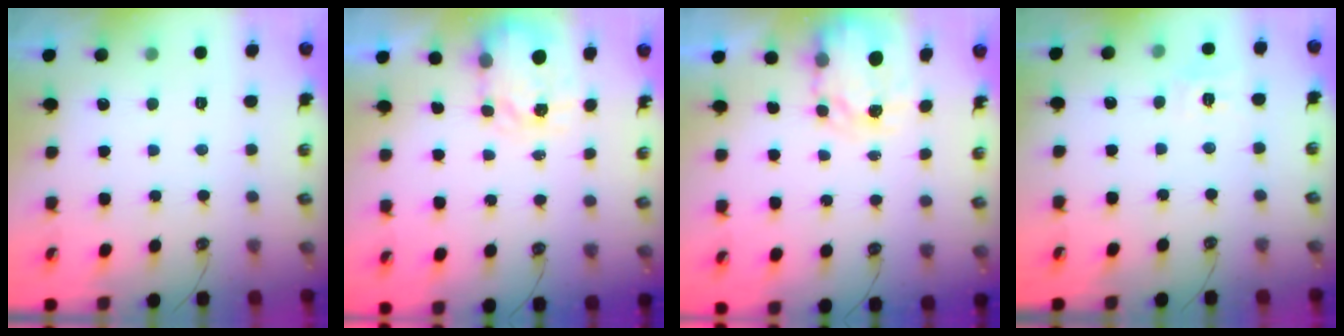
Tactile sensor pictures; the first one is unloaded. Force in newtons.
{"total": 3.7, "press": 3.7, "slide": 0.4}
{"total": 4.0, "press": 4.0, "slide": 0.0}
{"total": 7.4, "press": 7.4, "slide": 0.8}